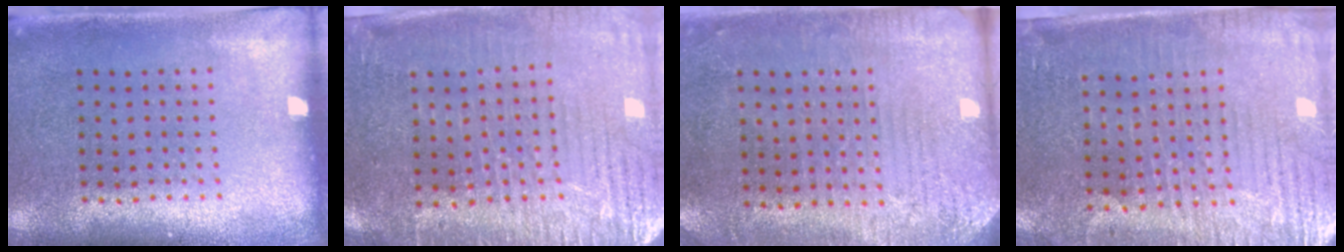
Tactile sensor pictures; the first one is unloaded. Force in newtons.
{"total": 3.6, "press": 3.4, "slide": 1.3}
{"total": 2.8, "press": 2.4, "slide": 1.4}
{"total": 3.5, "press": 3.3, "slide": 1.2}